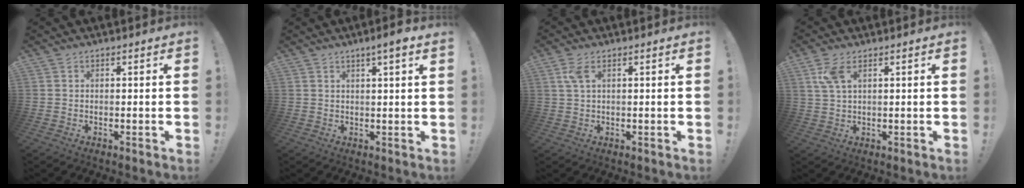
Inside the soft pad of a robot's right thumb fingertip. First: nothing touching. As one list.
[{"total": 3.8, "force": [2.2, -0.2, 3.1], "torque": [-0.046, -0.013, 0.031]}, {"total": 3.3, "force": [1.4, 1.3, 2.7], "torque": [-0.052, 0.001, 0.025]}, {"total": 5.5, "force": [2.7, 2.1, 4.3], "torque": [-0.083, -0.003, 0.049]}]